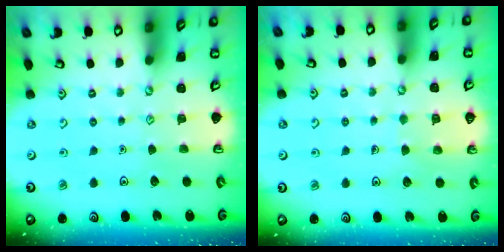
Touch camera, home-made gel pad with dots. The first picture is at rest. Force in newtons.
{"total": 5.2, "press": 5.2, "slide": 0.4}